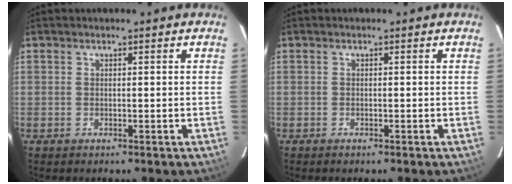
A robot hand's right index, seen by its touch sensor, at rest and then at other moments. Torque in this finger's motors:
{"motor_torque": [0.04, -0.09, -0.03, 0.00]}